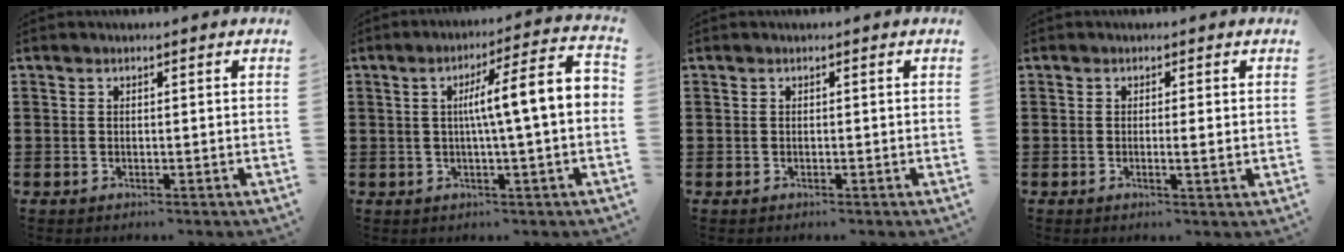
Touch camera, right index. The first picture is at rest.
{"total": 8.7, "force": [0.3, 0.3, 8.7], "torque": [-0.144, -0.007, -0.008]}
{"total": 0.0}
{"total": 1.6, "force": [-0.1, -0.1, 1.6], "torque": [-0.028, -0.005, -0.002]}